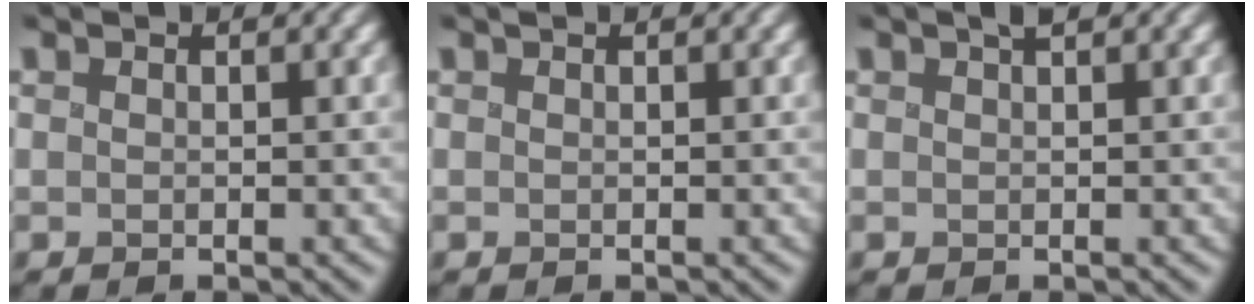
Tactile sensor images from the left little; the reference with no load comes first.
{"total": 0.0}
{"total": 0.9, "force": [0.4, 0.2, 0.7], "torque": [-0.006, 0.001, 0.004]}